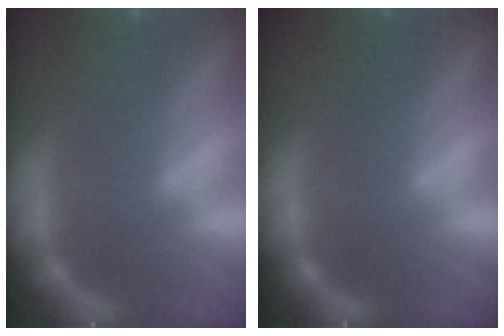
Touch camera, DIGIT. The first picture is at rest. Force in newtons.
{"total": 1.0}